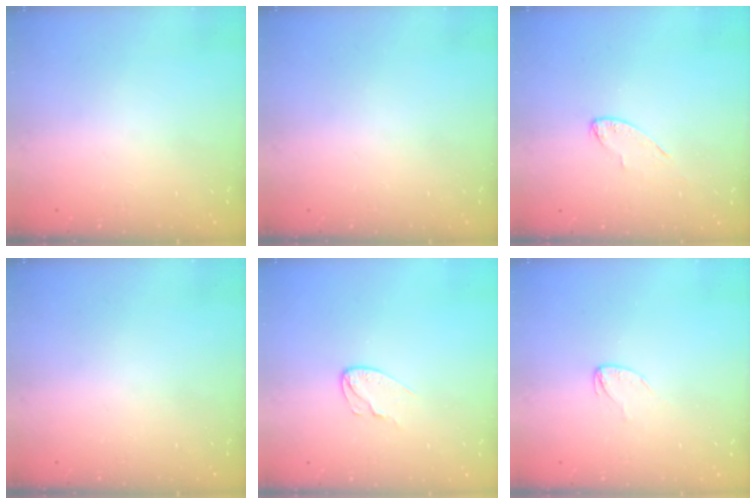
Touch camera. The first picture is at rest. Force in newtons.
{"total": 0.0}
{"total": 3.6, "press": 3.6, "slide": 0.4}
{"total": 0.0}
{"total": 6.3, "press": 6.2, "slide": 0.6}
{"total": 3.3, "press": 3.3, "slide": 0.3}